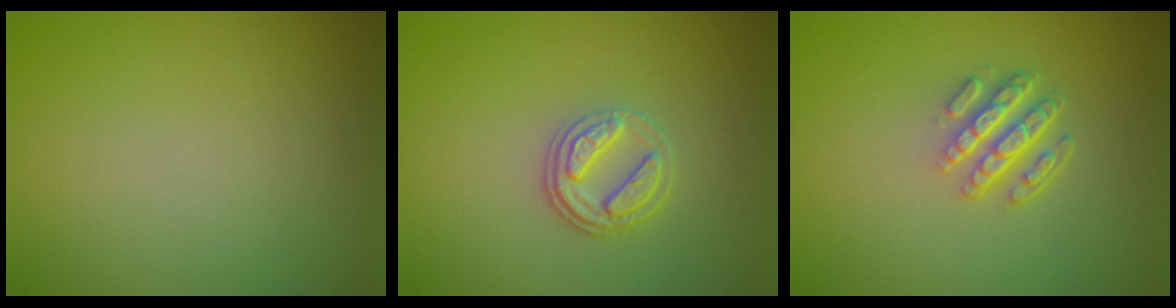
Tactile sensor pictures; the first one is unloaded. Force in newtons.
{"total": 2.6, "press": 2.5, "slide": 0.8}
{"total": 4.3, "press": 3.1, "slide": 2.9}